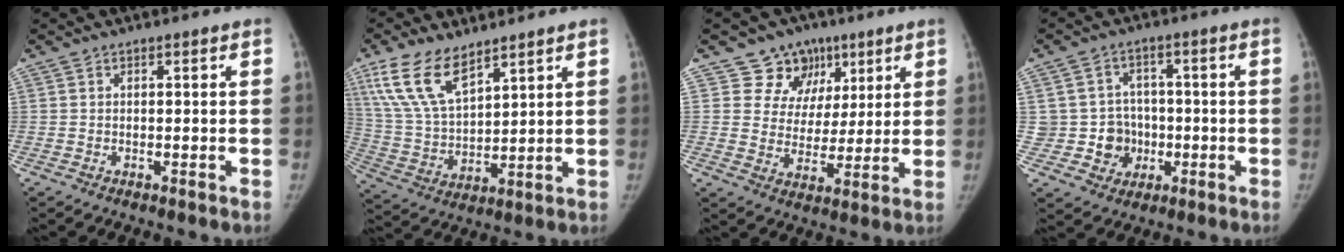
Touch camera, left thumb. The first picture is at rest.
{"total": 13.3, "force": [8.5, 5.9, 8.3], "torque": [-0.150, -0.032, 0.179]}
{"total": 10.7, "force": [5.7, 8.9, 1.7], "torque": [0.029, -0.019, 0.093]}
{"total": 7.7, "force": [-1.0, 7.5, 1.4], "torque": [0.025, 0.018, -0.012]}